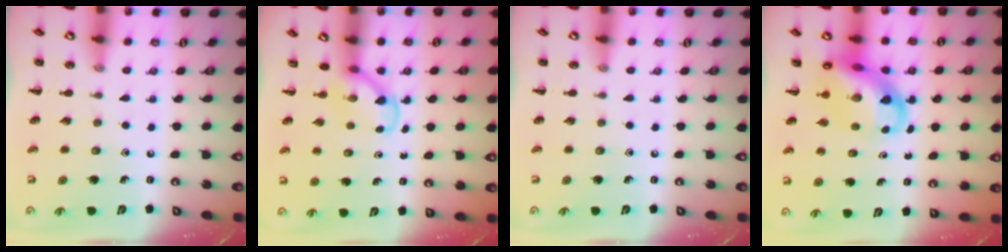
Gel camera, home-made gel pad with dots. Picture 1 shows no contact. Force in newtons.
{"total": 3.7, "press": 3.6, "slide": 1.1}
{"total": 0.0}
{"total": 11.5, "press": 11.0, "slide": 3.2}